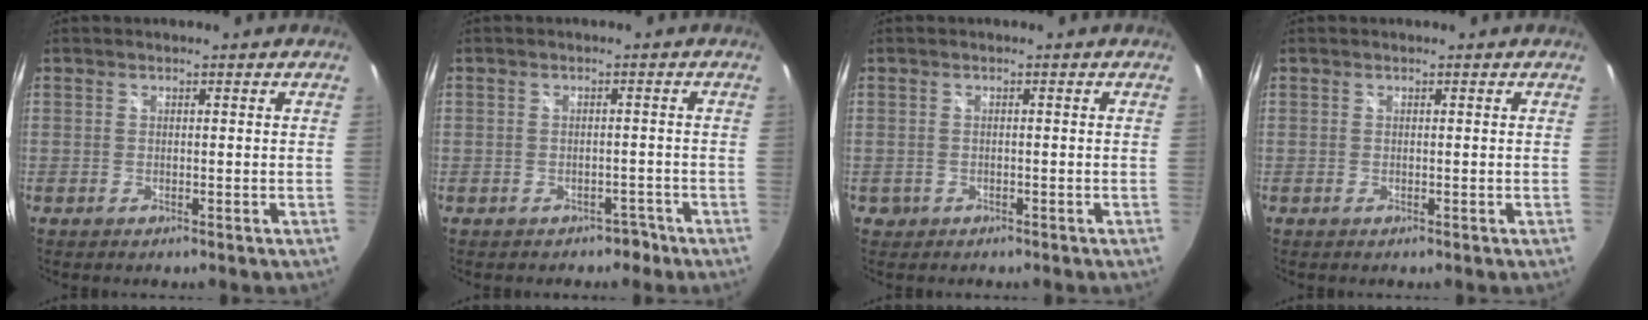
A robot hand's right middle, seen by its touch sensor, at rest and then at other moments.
{"total": 2.4, "force": [-1.5, 1.9, 0.3], "torque": [0.002, 0.018, -0.010]}
{"total": 1.6, "force": [-1.0, 1.3, 0.2], "torque": [-0.011, -0.002, -0.014]}
{"total": 0.0}